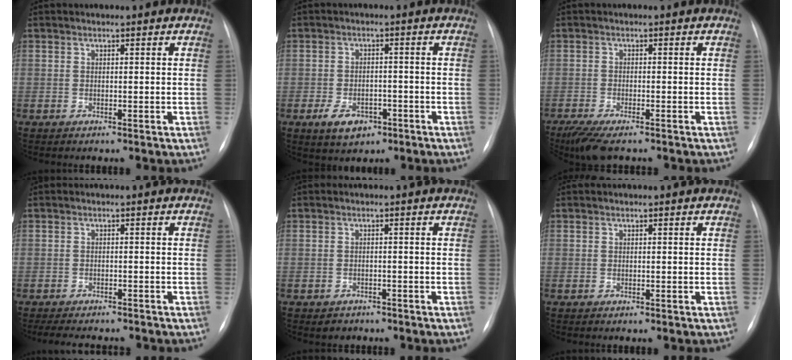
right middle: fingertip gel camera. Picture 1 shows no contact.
{"total": 5.1, "force": [-2.7, 3.1, 3.0], "torque": [-0.056, -0.002, -0.033]}
{"total": 6.3, "force": [-4.8, 1.2, 3.8], "torque": [-0.071, -0.017, -0.080]}
{"total": 8.1, "force": [-7.0, 2.3, 3.3], "torque": [-0.051, -0.005, -0.092]}
{"total": 1.8, "force": [-1.3, 1.2, -0.1], "torque": [-0.002, 0.005, -0.017]}
{"total": 0.0}